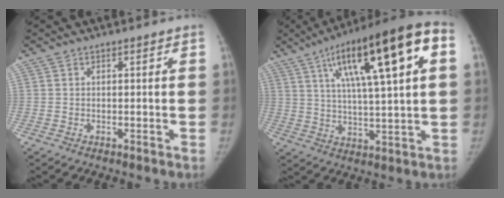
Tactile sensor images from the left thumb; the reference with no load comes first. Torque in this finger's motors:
{"motor_torque": [-0.03, 0.85, 1.41, -1.36, 0.39]}